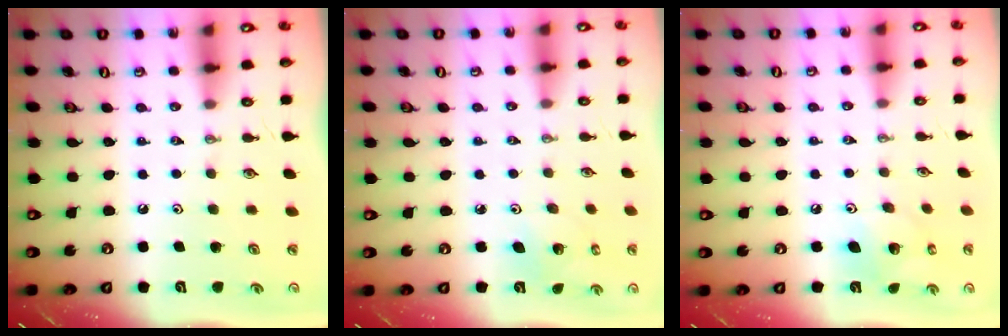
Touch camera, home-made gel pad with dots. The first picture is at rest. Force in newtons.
{"total": 3.3, "press": 3.2, "slide": 0.3}
{"total": 8.0, "press": 8.0, "slide": 0.4}